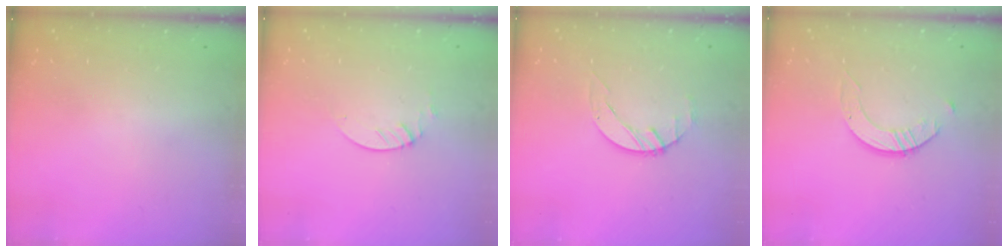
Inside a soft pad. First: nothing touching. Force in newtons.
{"total": 2.1, "press": 2.1, "slide": 0.2}
{"total": 1.4, "press": 1.4, "slide": 0.2}
{"total": 2.4, "press": 2.4, "slide": 0.3}